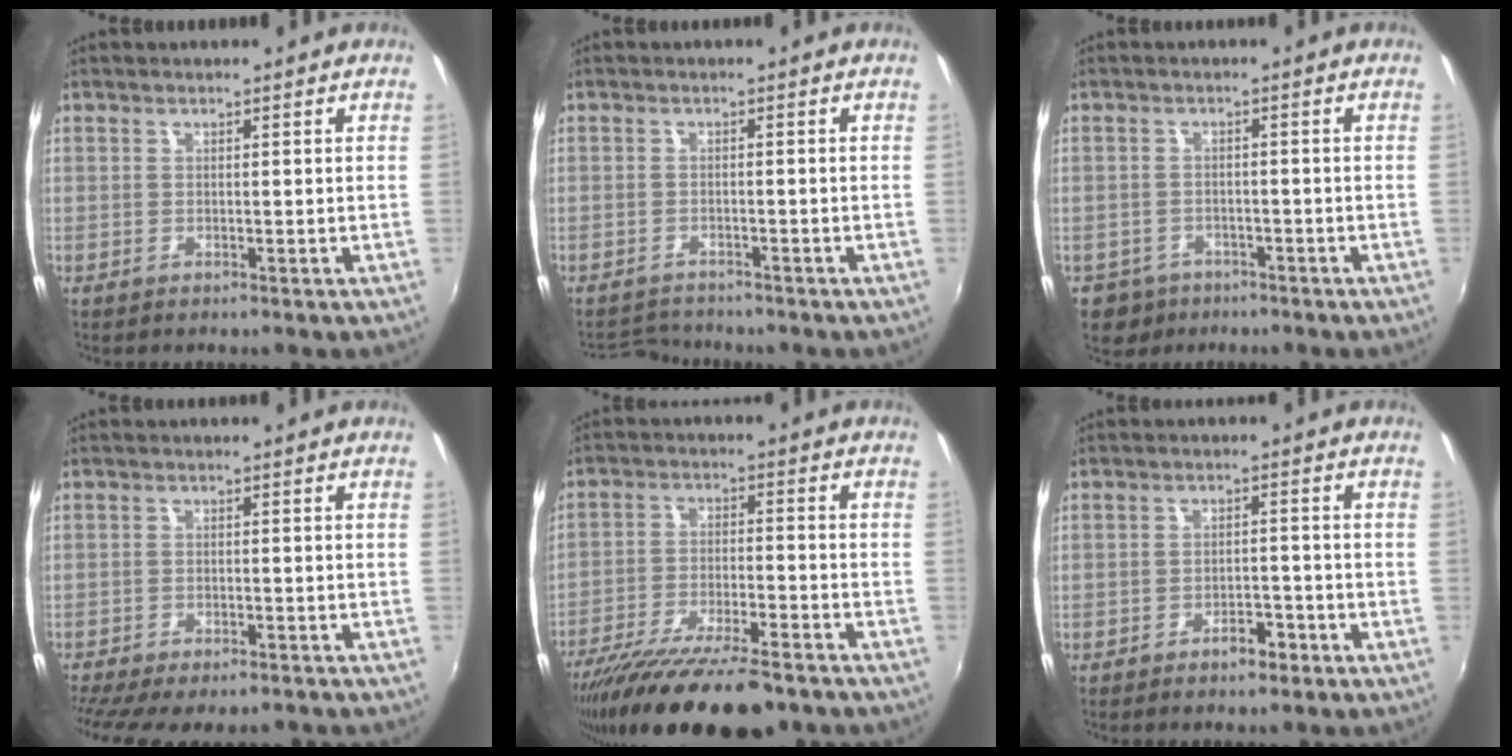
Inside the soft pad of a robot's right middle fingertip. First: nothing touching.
{"total": 4.2, "force": [-4.1, 1.0, 0.4], "torque": [-0.022, 0.003, -0.069]}
{"total": 5.2, "force": [-3.3, 4.0, 0.9], "torque": [-0.038, 0.000, -0.049]}
{"total": 11.4, "force": [-9.5, 2.7, 5.6], "torque": [-0.125, -0.041, -0.147]}
{"total": 19.9, "force": [-15.8, 4.1, 11.3], "torque": [-0.218, -0.050, -0.254]}
{"total": 3.8, "force": [-2.7, 1.5, 2.1], "torque": [-0.040, 0.005, -0.035]}